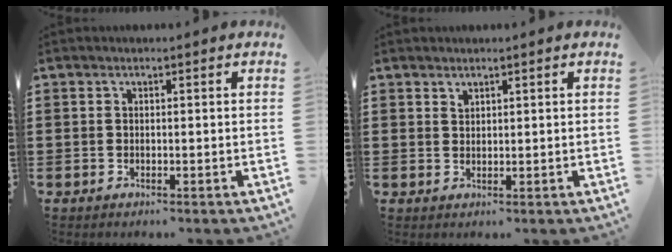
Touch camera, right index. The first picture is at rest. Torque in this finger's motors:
{"motor_torque": [-0.30, 0.27, -0.01, -0.01]}